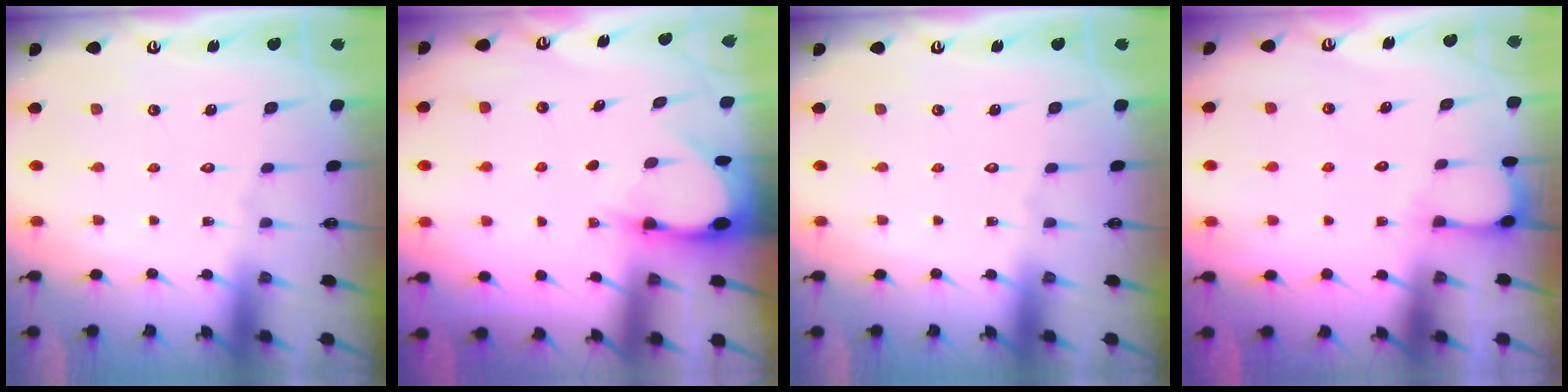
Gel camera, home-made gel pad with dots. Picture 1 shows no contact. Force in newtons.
{"total": 2.9, "press": 2.9, "slide": 0.4}
{"total": 0.0}
{"total": 2.7, "press": 2.7, "slide": 0.3}